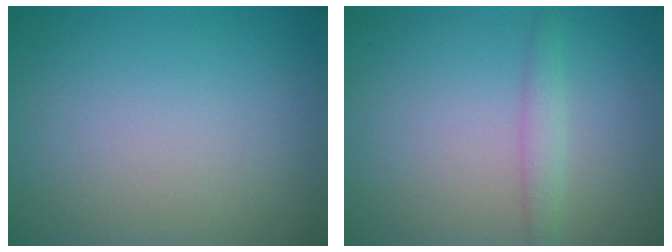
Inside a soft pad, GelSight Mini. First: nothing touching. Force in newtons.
{"total": 1.5, "press": 1.5, "slide": 0.0}